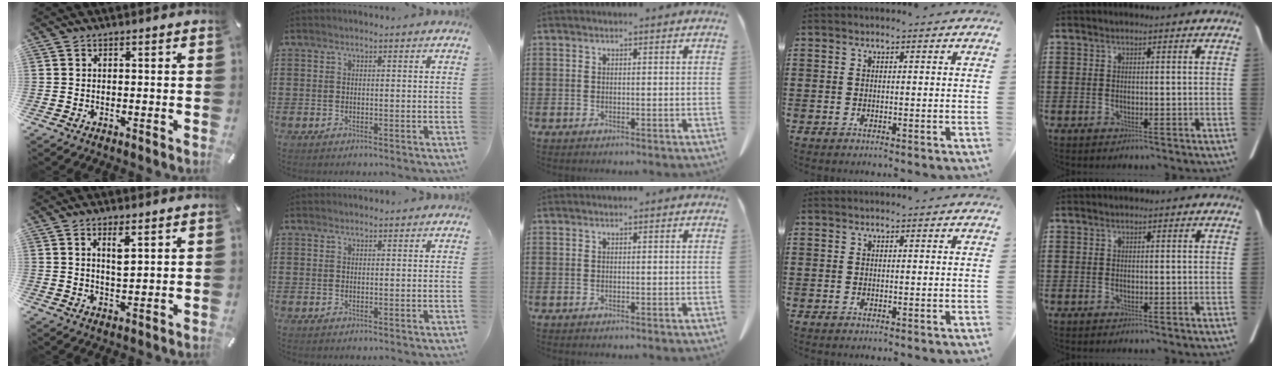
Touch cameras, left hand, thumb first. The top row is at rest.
{"thumb": {"total": 4.1, "force": [1.8, 1.4, 3.4], "torque": [-0.056, -0.004, 0.027]}, "index": {"total": 0.7, "force": [0.6, 0.3, 0.1], "torque": [-0.002, 0.002, 0.012]}}